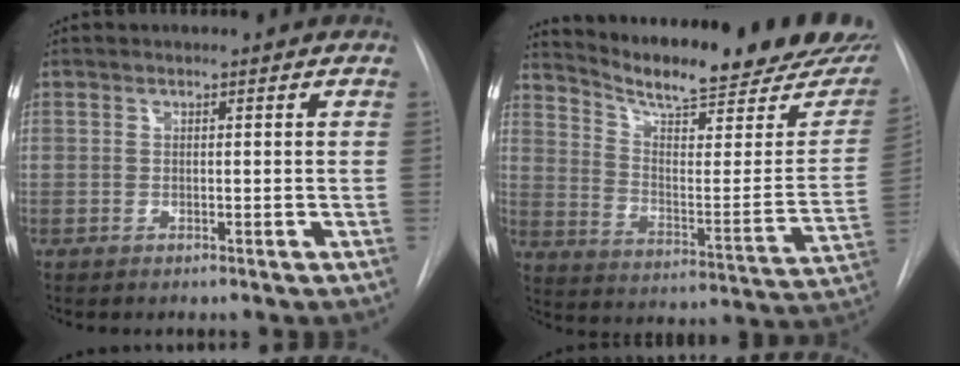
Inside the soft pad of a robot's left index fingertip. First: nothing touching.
{"total": 25.3, "force": [21.7, 3.6, 12.4], "torque": [-0.189, -0.084, 0.285]}